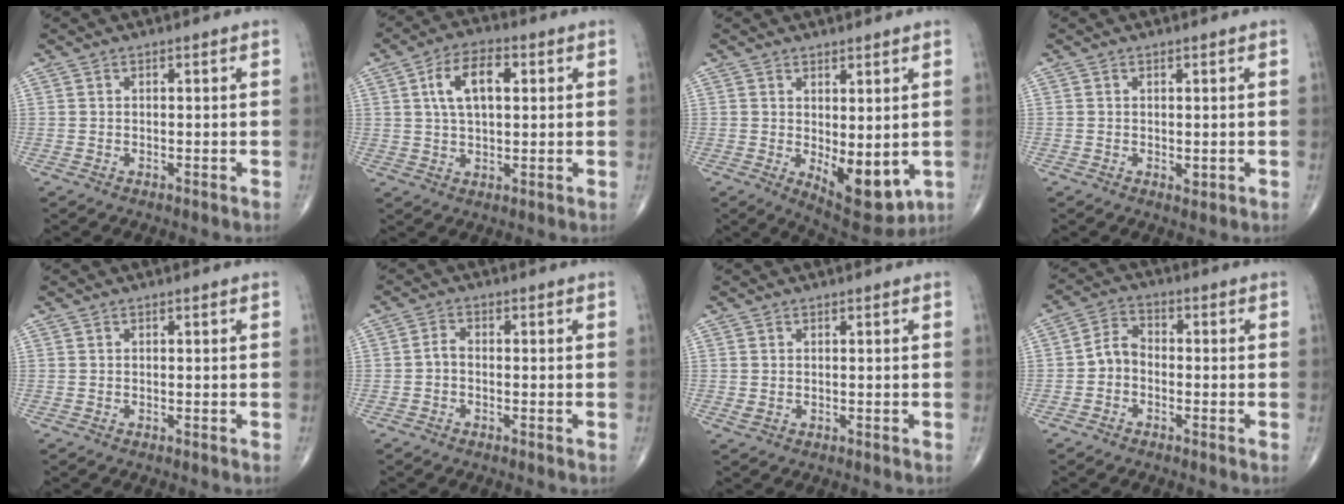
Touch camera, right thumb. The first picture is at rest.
{"total": 9.1, "force": [2.3, 4.7, 7.4], "torque": [-0.124, 0.010, 0.038]}
{"total": 10.1, "force": [-1.4, 4.6, 8.9], "torque": [-0.102, -0.022, -0.002]}
{"total": 1.1, "force": [-0.1, 0.7, 0.9], "torque": [-0.010, -0.003, -0.002]}
{"total": 0.0}
{"total": 1.9, "force": [-0.6, 1.2, 1.4], "torque": [-0.023, 0.009, -0.018]}
{"total": 1.0, "force": [0.1, 0.7, 0.7], "torque": [-0.016, 0.002, 0.006]}
{"total": 4.5, "force": [-1.4, 3.4, 2.5], "torque": [-0.034, 0.021, -0.039]}